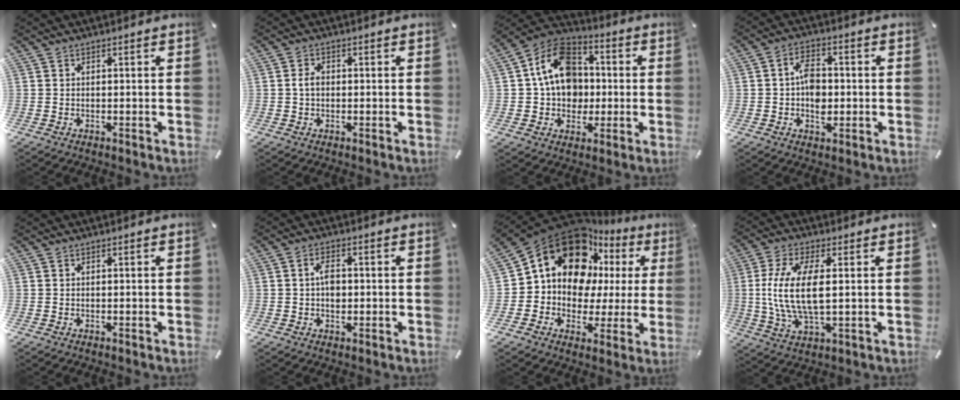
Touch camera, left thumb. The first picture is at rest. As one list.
[{"total": 2.6, "force": [-0.2, 1.8, 1.8], "torque": [-0.043, 0.003, -0.007]}, {"total": 14.5, "force": [-0.3, 12.3, 7.6], "torque": [-0.151, 0.019, -0.004]}, {"total": 6.6, "force": [-0.6, 4.3, 5.0], "torque": [-0.087, 0.001, -0.015]}, {"total": 0.0}, {"total": 4.1, "force": [0.0, 2.6, 3.1], "torque": [-0.052, 0.005, -0.003]}, {"total": 17.2, "force": [7.7, 12.5, 8.9], "torque": [-0.145, -0.057, 0.136]}, {"total": 12.9, "force": [1.1, 5.2, 11.8], "torque": [-0.256, -0.011, 0.016]}]